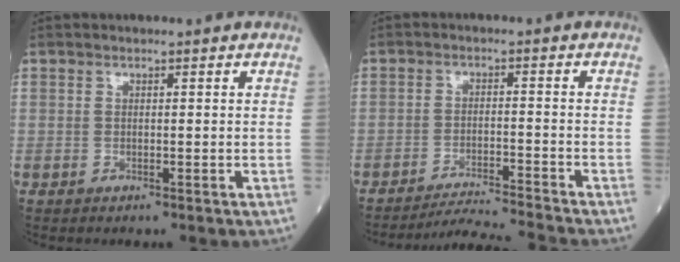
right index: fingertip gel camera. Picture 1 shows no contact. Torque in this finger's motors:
{"motor_torque": [0.08, -0.35, 0.11, 0.04]}